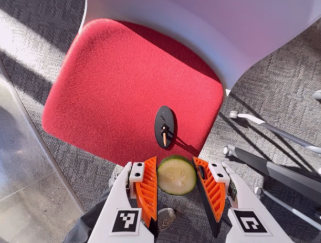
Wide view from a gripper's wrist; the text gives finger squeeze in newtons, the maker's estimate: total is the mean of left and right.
{"total": 8.2, "left": 8.7, "right": 7.8}